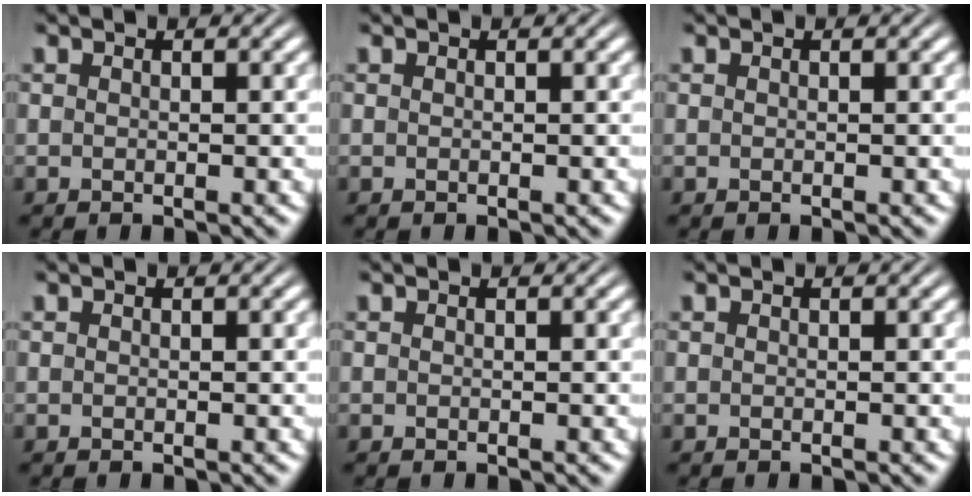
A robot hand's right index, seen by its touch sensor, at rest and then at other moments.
{"total": 0.0}
{"total": 0.0}
{"total": 0.0}
{"total": 0.0}
{"total": 0.0}